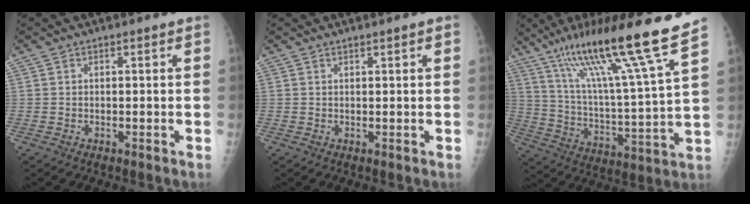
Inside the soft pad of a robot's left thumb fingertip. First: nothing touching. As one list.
[{"total": 1.0, "force": [0.6, 0.0, 0.7], "torque": [-0.011, -0.002, 0.009]}, {"total": 21.5, "force": [15.0, 0.0, 15.4], "torque": [-0.237, -0.065, 0.258]}]